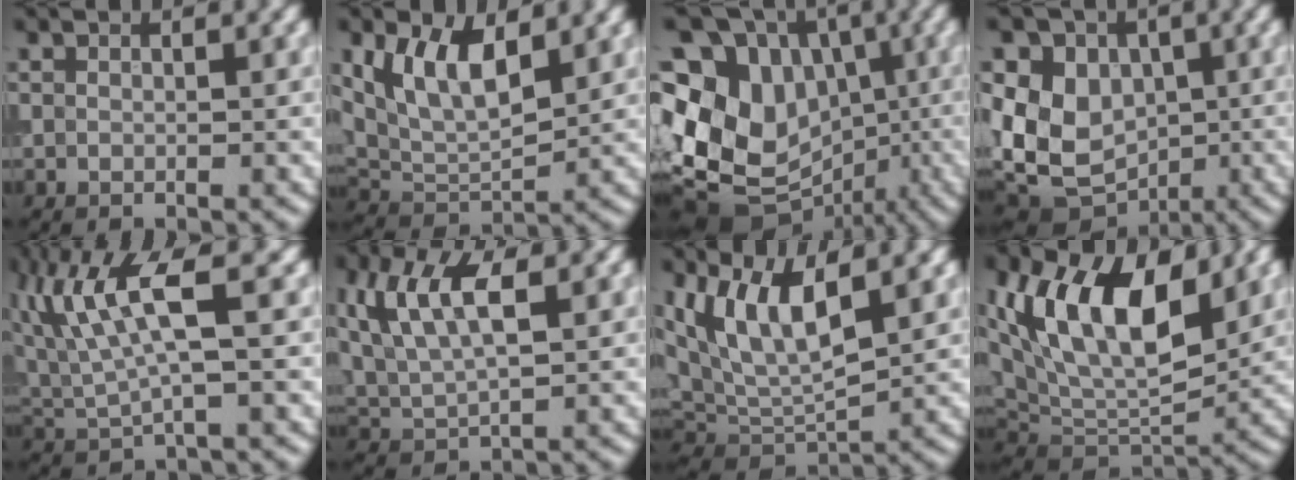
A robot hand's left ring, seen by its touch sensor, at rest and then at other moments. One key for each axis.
{"total": 6.1, "fx": 2.8, "fy": 3.1, "fz": 4.5, "tx": -0.095, "ty": -0.006, "tz": 0.053}
{"total": 15.3, "fx": -1.6, "fy": 12.7, "fz": 8.4, "tx": -0.181, "ty": 0.016, "tz": -0.028}
{"total": 11.0, "fx": 0.3, "fy": 8.8, "fz": 6.5, "tx": -0.114, "ty": 0.011, "tz": -0.010}
{"total": 7.3, "fx": 2.5, "fy": 2.1, "fz": 6.6, "tx": -0.145, "ty": 0.007, "tz": 0.047}
{"total": 7.7, "fx": 2.6, "fy": 3.4, "fz": 6.3, "tx": -0.136, "ty": 0.013, "tz": 0.046}
{"total": 8.2, "fx": 3.7, "fy": 3.2, "fz": 6.6, "tx": -0.137, "ty": 0.000, "tz": 0.068}
{"total": 12.4, "fx": 4.7, "fy": 6.1, "fz": 9.7, "tx": -0.169, "ty": 0.004, "tz": 0.082}